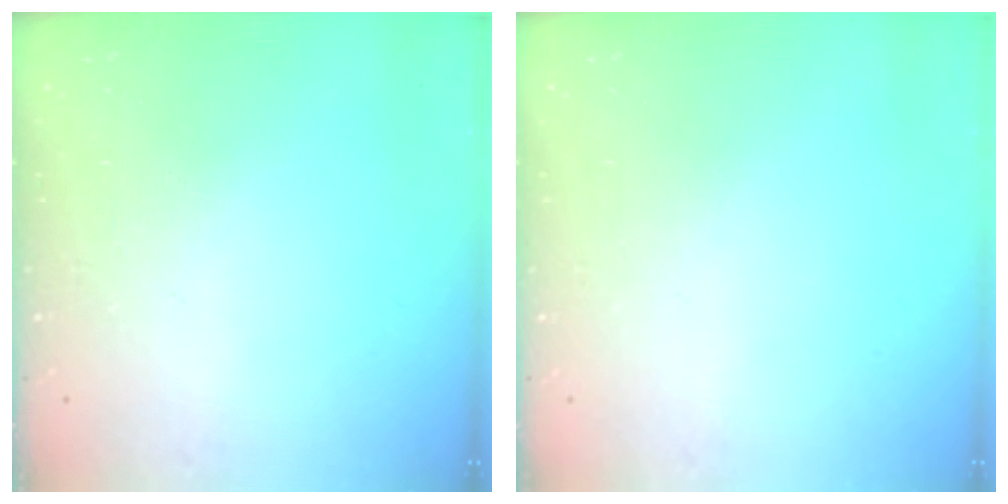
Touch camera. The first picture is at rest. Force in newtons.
{"total": 0.0}